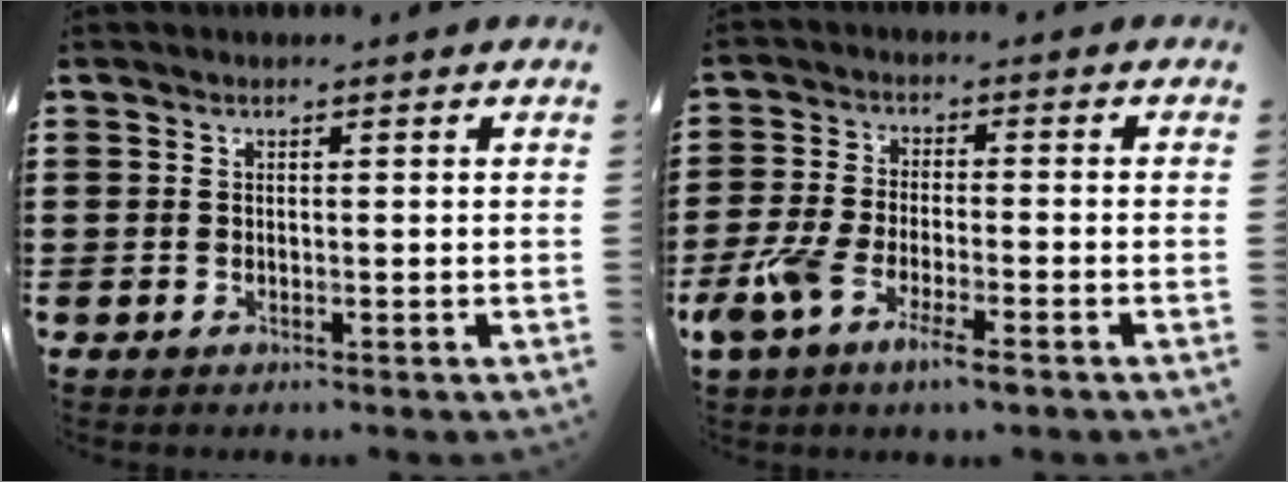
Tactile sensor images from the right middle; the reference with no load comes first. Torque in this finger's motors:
{"motor_torque": [1.91, -0.23, 0.67, 0.21]}